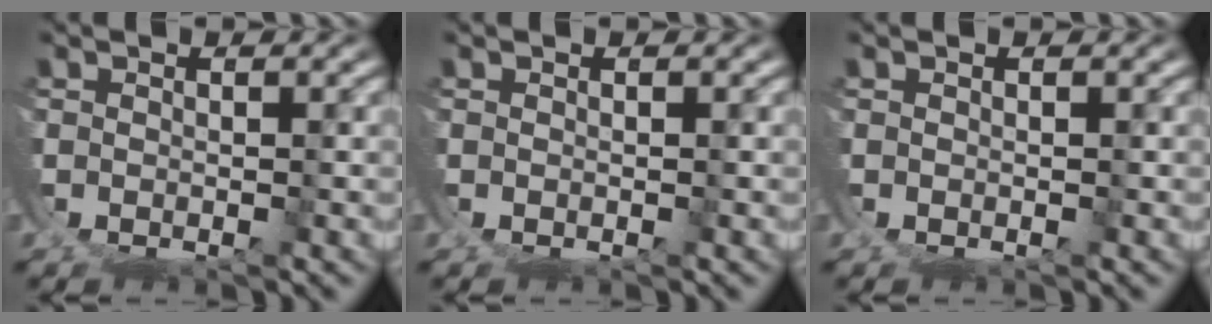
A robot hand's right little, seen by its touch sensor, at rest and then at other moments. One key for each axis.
{"total": 0.0}
{"total": 0.0}